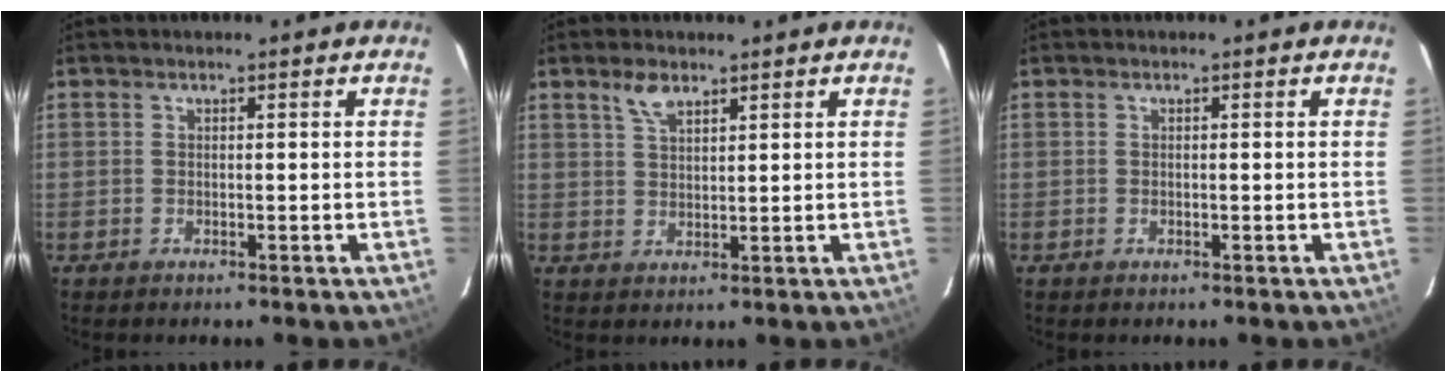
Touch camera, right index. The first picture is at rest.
{"total": 3.6, "force": [2.5, 1.6, 2.1], "torque": [-0.038, 0.005, 0.049]}
{"total": 0.0}